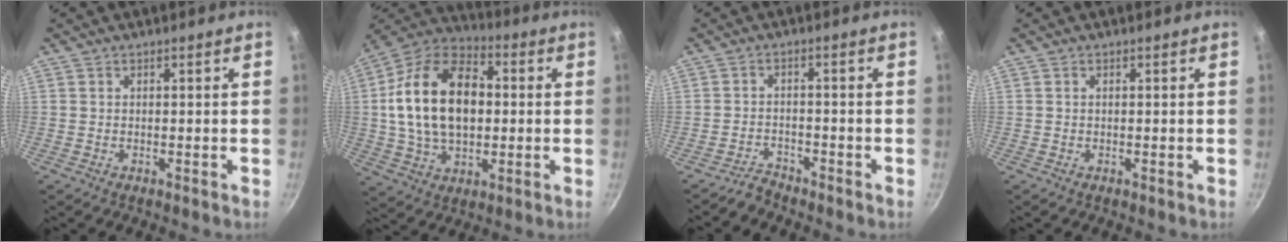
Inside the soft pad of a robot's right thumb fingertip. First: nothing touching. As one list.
[{"total": 21.0, "force": [1.5, 13.5, 16.0], "torque": [-0.258, 0.025, 0.019]}, {"total": 2.7, "force": [-2.7, 0.5, -0.1], "torque": [0.008, 0.024, -0.051]}, {"total": 0.0}]